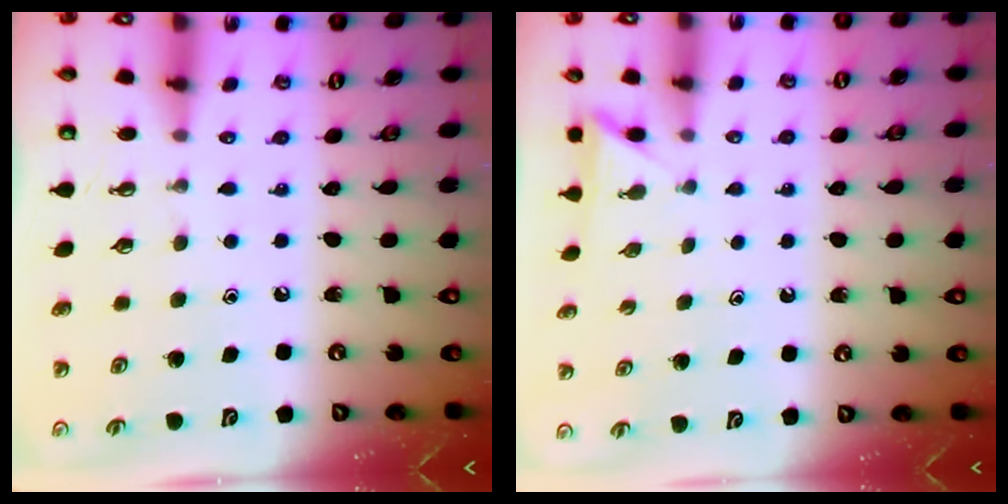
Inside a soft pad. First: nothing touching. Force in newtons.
{"total": 2.5, "press": 2.5, "slide": 0.3}